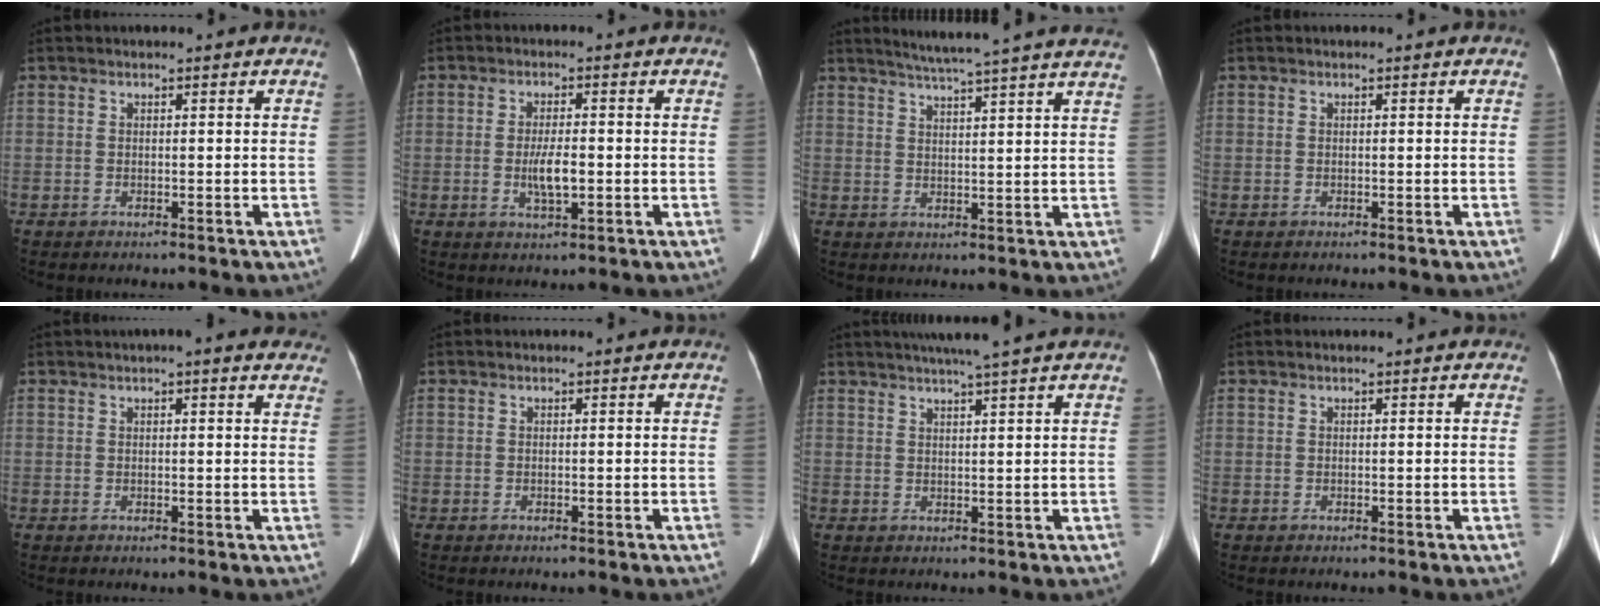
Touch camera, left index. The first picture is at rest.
{"total": 4.0, "force": [-0.8, 0.9, 3.8], "torque": [-0.077, -0.003, -0.014]}
{"total": 16.5, "force": [14.7, -1.0, 7.4], "torque": [-0.122, -0.009, 0.184]}
{"total": 0.0}
{"total": 6.4, "force": [4.9, 1.1, 3.9], "torque": [-0.038, 0.014, 0.045]}
{"total": 0.0}
{"total": 7.0, "force": [5.7, -1.2, 3.9], "torque": [-0.059, 0.013, 0.075]}
{"total": 0.9, "force": [0.8, 0.2, 0.4], "torque": [-0.008, 0.012, 0.010]}